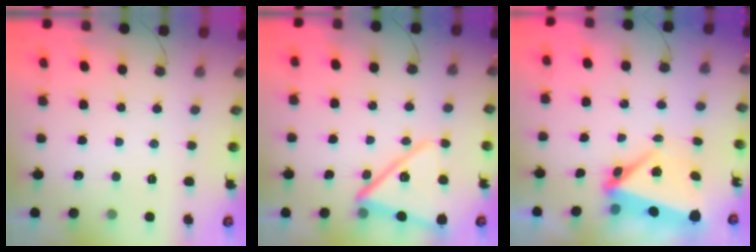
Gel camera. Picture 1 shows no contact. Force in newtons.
{"total": 14.5, "press": 14.5, "slide": 1.2}
{"total": 6.4, "press": 6.0, "slide": 2.1}